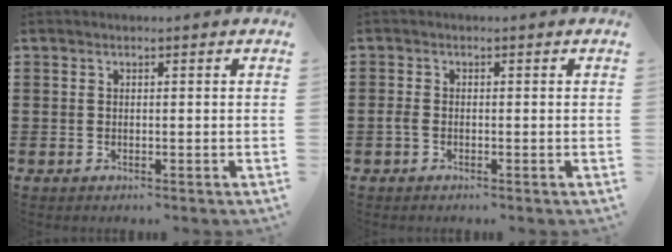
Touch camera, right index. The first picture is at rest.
{"total": 1.1, "force": [-0.6, 0.6, 0.7], "torque": [-0.024, -0.003, -0.013]}